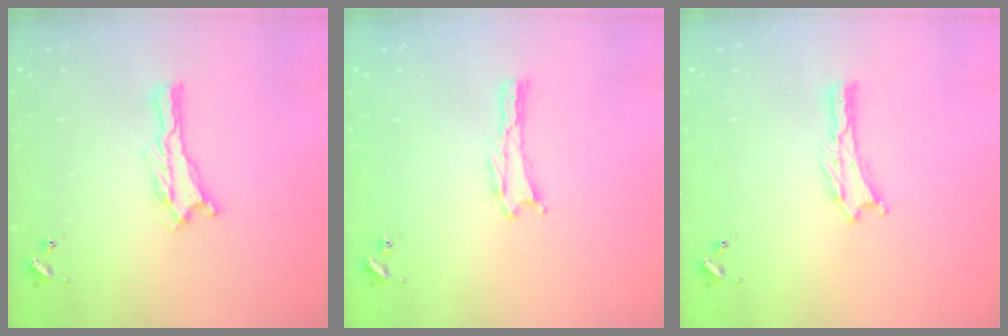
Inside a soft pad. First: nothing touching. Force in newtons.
{"total": 0.0}
{"total": 0.0}